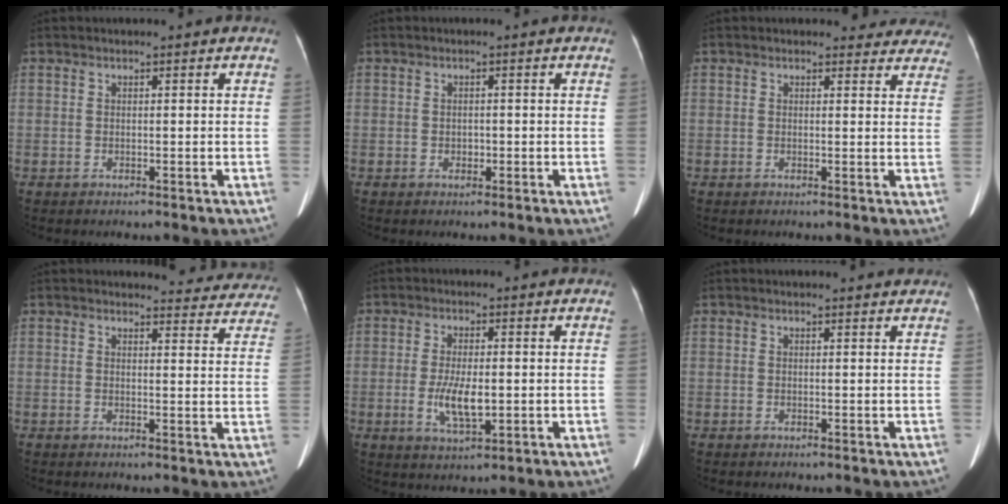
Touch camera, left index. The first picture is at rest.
{"total": 1.0, "force": [-0.3, 0.8, 0.5], "torque": [-0.011, 0.001, -0.001]}
{"total": 8.4, "force": [7.7, 3.4, 0.2], "torque": [0.043, -0.010, 0.049]}
{"total": 10.6, "force": [10.2, 2.5, 0.5], "torque": [0.032, -0.037, 0.083]}
{"total": 5.9, "force": [-0.9, 1.9, 5.5], "torque": [-0.113, -0.009, -0.010]}
{"total": 1.5, "force": [1.5, 0.1, 0.1], "torque": [-0.011, 0.001, 0.013]}